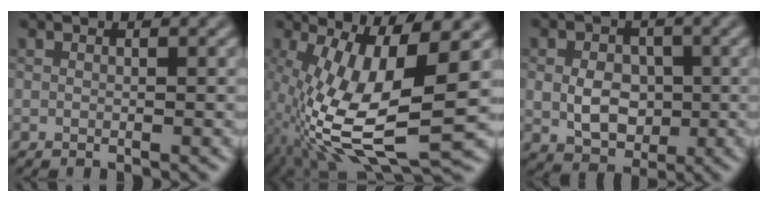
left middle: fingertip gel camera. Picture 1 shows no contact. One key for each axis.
{"total": 12.4, "fx": -2.2, "fy": 4.0, "fz": 11.5, "tx": -0.238, "ty": -0.010, "tz": -0.035}
{"total": 4.4, "fx": -0.3, "fy": 3.4, "fz": 2.9, "tx": -0.052, "ty": -0.004, "tz": -0.003}